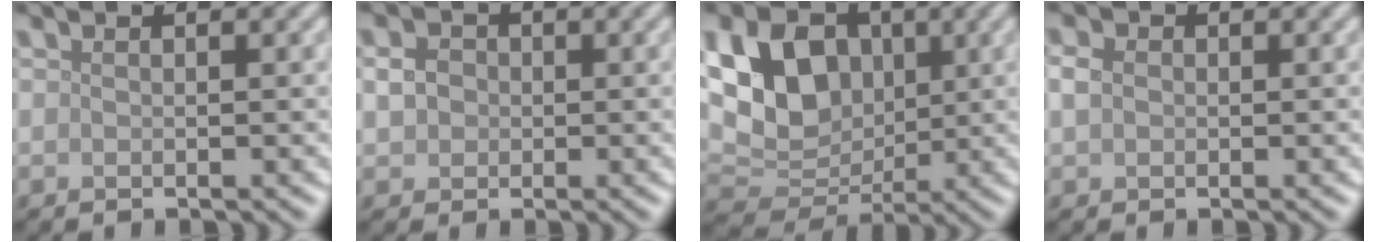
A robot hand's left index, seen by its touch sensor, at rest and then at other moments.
{"total": 1.8, "force": [0.1, 1.7, 0.7], "torque": [-0.009, 0.000, -0.001]}
{"total": 9.0, "force": [1.8, 6.8, 5.6], "torque": [-0.120, -0.001, 0.025]}
{"total": 1.5, "force": [0.1, 1.3, 0.8], "torque": [-0.015, 0.003, -0.002]}